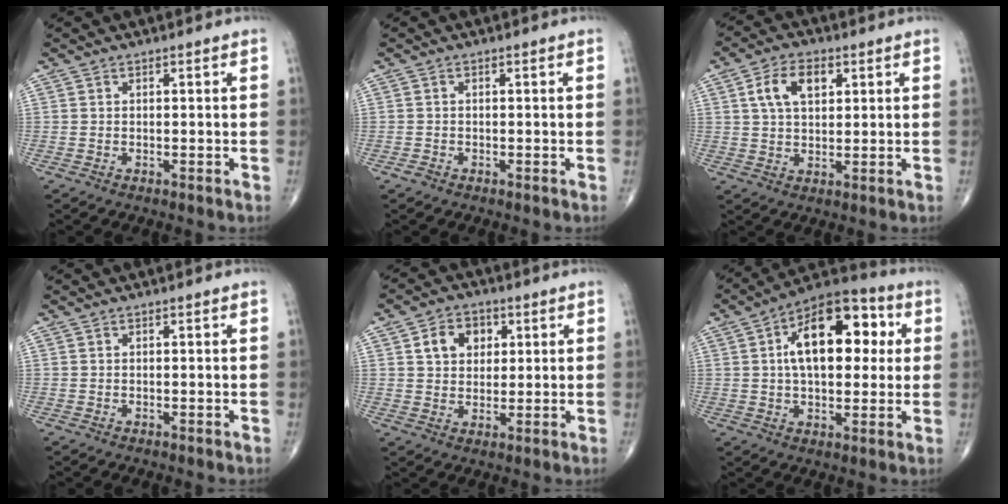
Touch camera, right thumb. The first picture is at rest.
{"total": 0.8, "force": [-0.5, 0.5, 0.2], "torque": [-0.004, 0.001, -0.013]}
{"total": 7.9, "force": [2.7, 4.7, 5.7], "torque": [-0.092, 0.000, 0.049]}
{"total": 0.0}
{"total": 7.3, "force": [2.4, 5.6, 4.0], "torque": [-0.032, -0.003, 0.038]}
{"total": 18.5, "force": [3.9, 10.0, 15.0], "torque": [-0.196, 0.021, 0.052]}